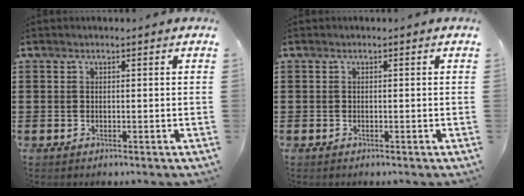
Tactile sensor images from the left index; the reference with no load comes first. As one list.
[{"total": 0.0}]